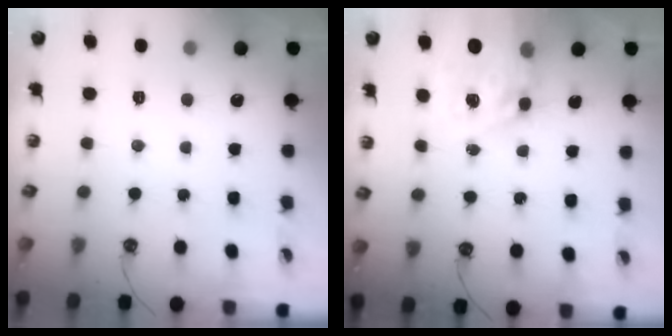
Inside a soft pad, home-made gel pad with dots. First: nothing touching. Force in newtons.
{"total": 13.1, "press": 13.0, "slide": 1.2}